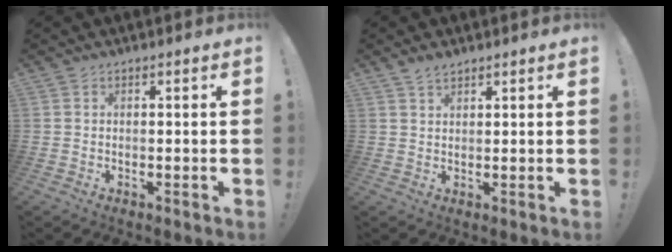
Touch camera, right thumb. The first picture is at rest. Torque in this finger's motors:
{"motor_torque": [-0.05, 0.01, 0.29, 0.11, 0.00]}